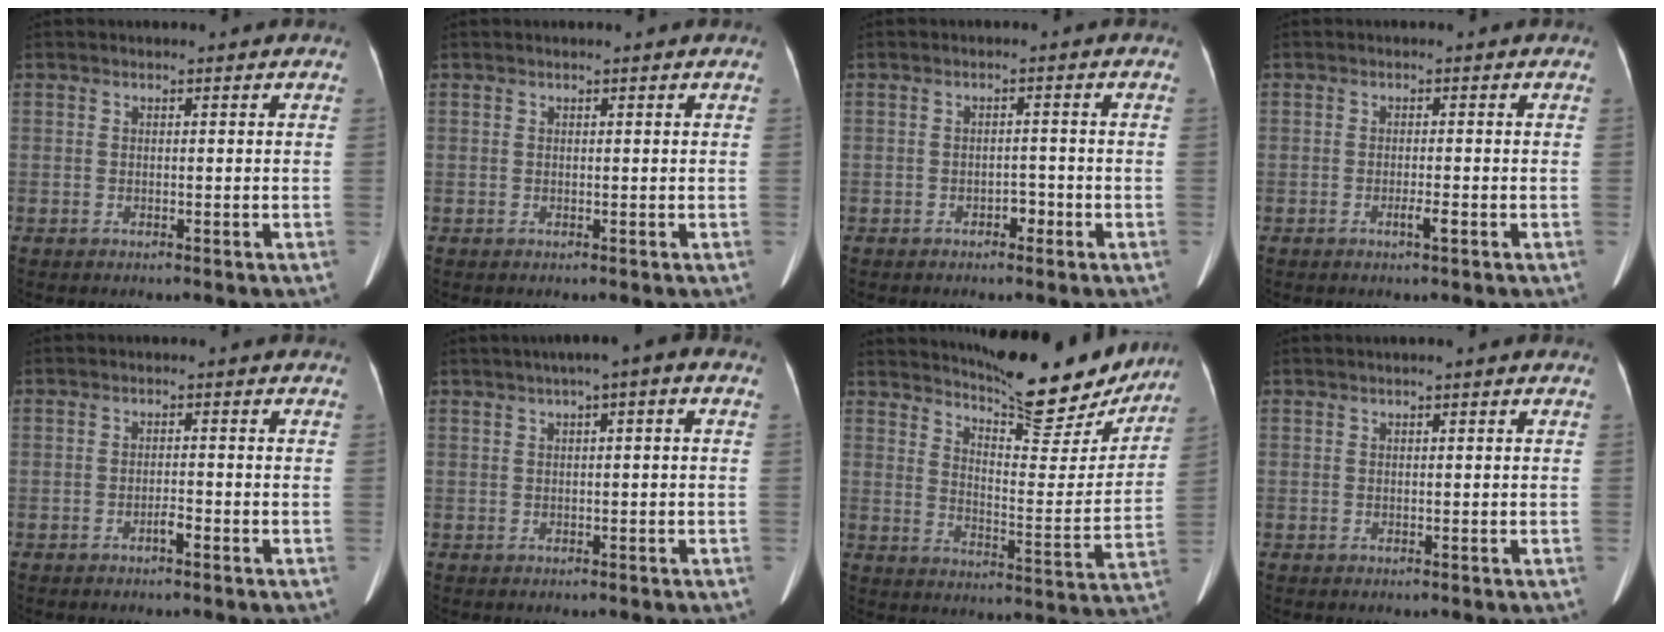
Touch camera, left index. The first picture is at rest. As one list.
[{"total": 0.6, "force": [0.5, 0.0, 0.3], "torque": [-0.006, 0.006, 0.009]}, {"total": 1.5, "force": [-1.0, 0.8, 0.7], "torque": [-0.008, 0.003, -0.014]}, {"total": 1.3, "force": [-0.6, 0.0, 1.1], "torque": [-0.024, -0.003, -0.010]}, {"total": 1.2, "force": [-0.9, 0.1, 0.8], "torque": [-0.015, 0.000, -0.015]}, {"total": 4.5, "force": [1.9, 0.5, 4.0], "torque": [-0.061, 0.022, 0.024]}, {"total": 18.9, "force": [16.8, 3.3, 8.0], "torque": [-0.117, -0.032, 0.227]}, {"total": 0.8, "force": [0.5, 0.0, 0.6], "torque": [-0.013, 0.005, 0.008]}]